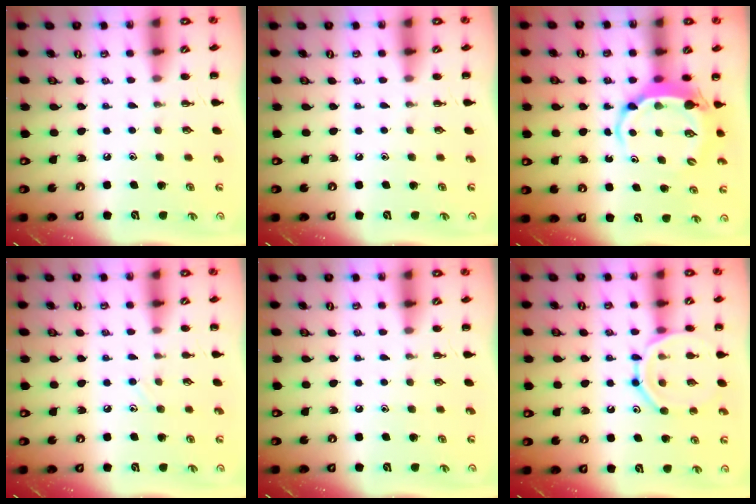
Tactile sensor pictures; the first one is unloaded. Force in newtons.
{"total": 0.0}
{"total": 5.7, "press": 5.7, "slide": 0.9}
{"total": 3.7, "press": 3.4, "slide": 1.4}
{"total": 0.0}
{"total": 14.2, "press": 14.2, "slide": 1.3}